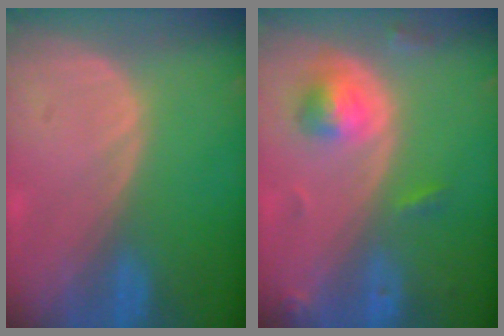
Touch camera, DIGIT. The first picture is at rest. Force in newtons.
{"total": 4.8, "press": 4.6, "slide": 1.1}